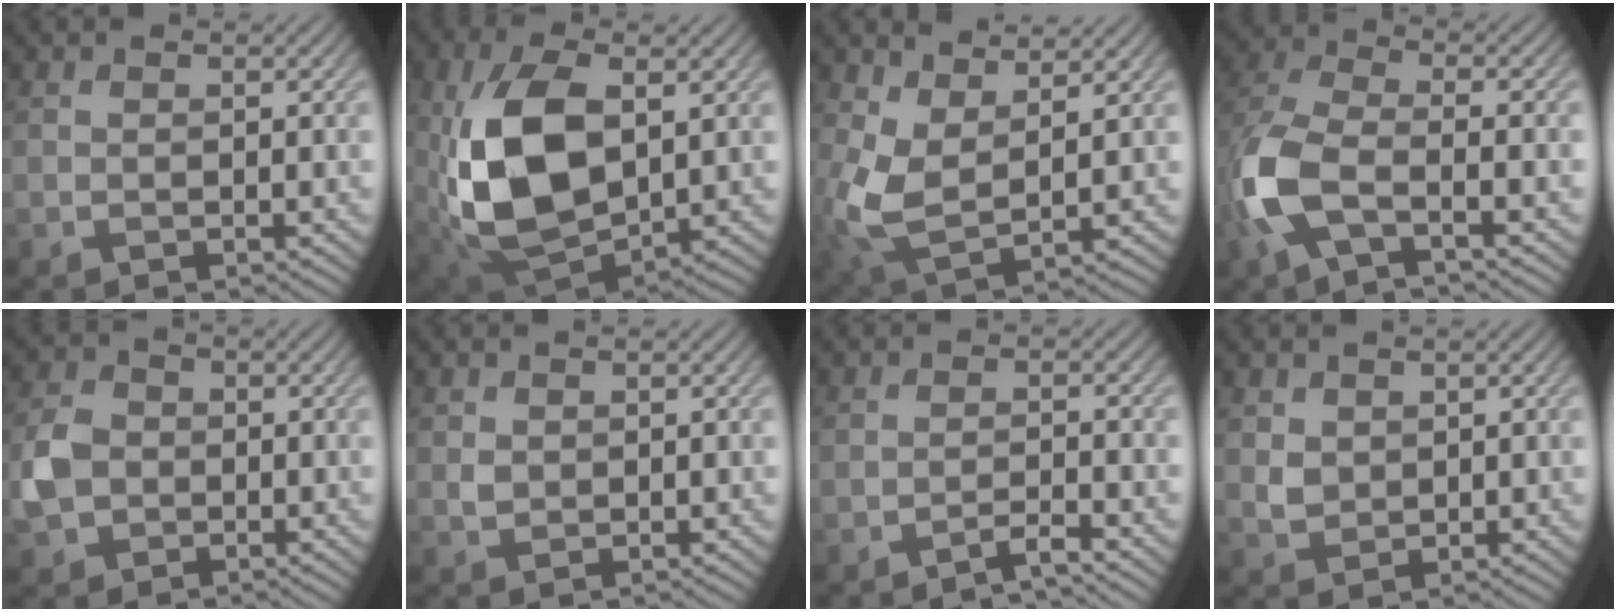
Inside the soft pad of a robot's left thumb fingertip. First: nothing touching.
{"total": 13.4, "force": [1.0, 7.9, 10.7], "torque": [-0.241, -0.008, 0.031]}
{"total": 7.4, "force": [2.6, 3.9, 5.7], "torque": [-0.148, -0.009, 0.048]}
{"total": 8.7, "force": [-3.1, 3.7, 7.2], "torque": [-0.181, -0.006, -0.084]}
{"total": 5.0, "force": [-1.0, 4.3, 2.5], "torque": [-0.066, -0.002, -0.029]}
{"total": 1.2, "force": [0.6, 0.9, 0.5], "torque": [-0.013, -0.001, 0.014]}
{"total": 2.2, "force": [-1.8, 0.1, 1.2], "torque": [-0.013, 0.007, -0.045]}
{"total": 2.2, "force": [1.1, 1.7, 0.9], "torque": [-0.025, -0.004, 0.025]}